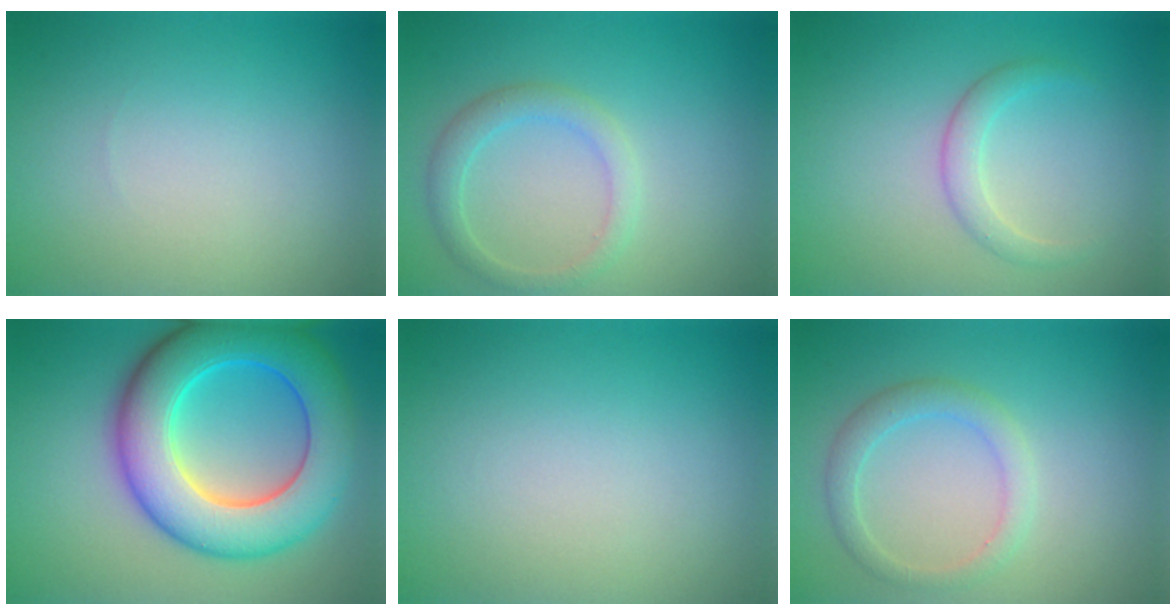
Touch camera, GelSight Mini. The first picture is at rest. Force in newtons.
{"total": 2.4, "press": 2.4, "slide": 0.2}
{"total": 1.9, "press": 1.9, "slide": 0.1}
{"total": 11.1, "press": 11.1, "slide": 0.3}
{"total": 0.0}
{"total": 2.2, "press": 2.2, "slide": 0.1}